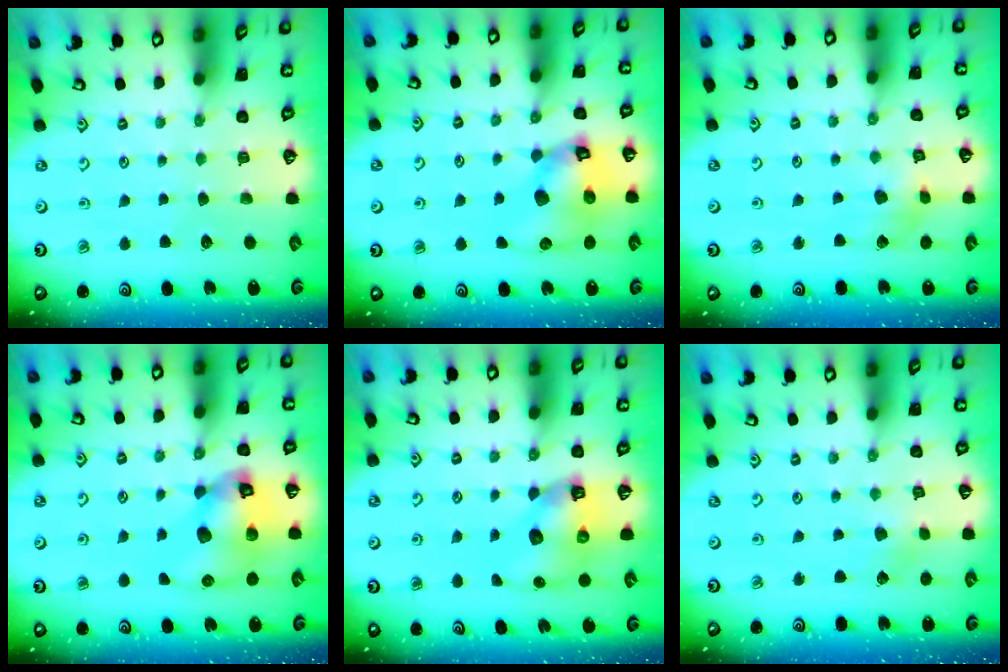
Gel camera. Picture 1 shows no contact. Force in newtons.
{"total": 14.2, "press": 14.0, "slide": 2.0}
{"total": 5.4, "press": 5.3, "slide": 0.7}
{"total": 13.2, "press": 13.1, "slide": 1.9}
{"total": 8.8, "press": 8.7, "slide": 1.4}
{"total": 2.1, "press": 2.1, "slide": 0.3}